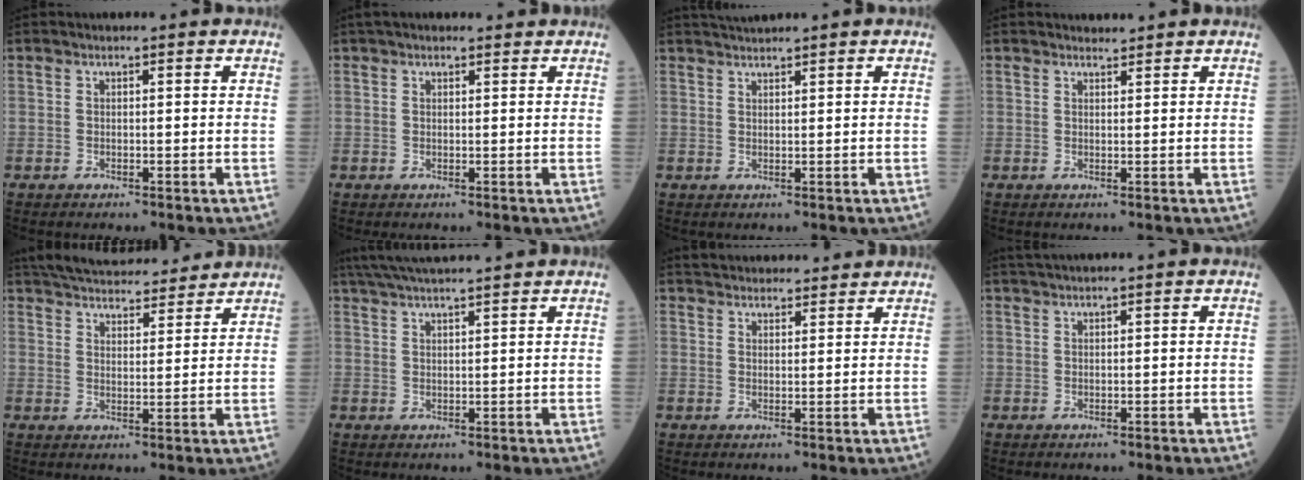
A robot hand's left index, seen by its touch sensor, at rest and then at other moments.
{"total": 3.6, "force": [3.1, 1.2, 1.3], "torque": [-0.016, 0.034, 0.046]}
{"total": 1.7, "force": [1.6, -0.4, 0.1], "torque": [-0.005, 0.014, 0.038]}
{"total": 1.0, "force": [1.0, 0.1, -0.2], "torque": [-0.010, 0.000, 0.018]}
{"total": 16.8, "force": [15.6, 3.4, 5.5], "torque": [-0.094, 0.032, 0.229]}
{"total": 10.1, "force": [9.0, -0.6, 4.4], "torque": [-0.077, 0.034, 0.141]}
{"total": 10.3, "force": [9.8, 2.3, 2.4], "torque": [-0.023, 0.027, 0.133]}
{"total": 3.1, "force": [2.8, -0.6, 1.3], "torque": [-0.014, 0.026, 0.052]}